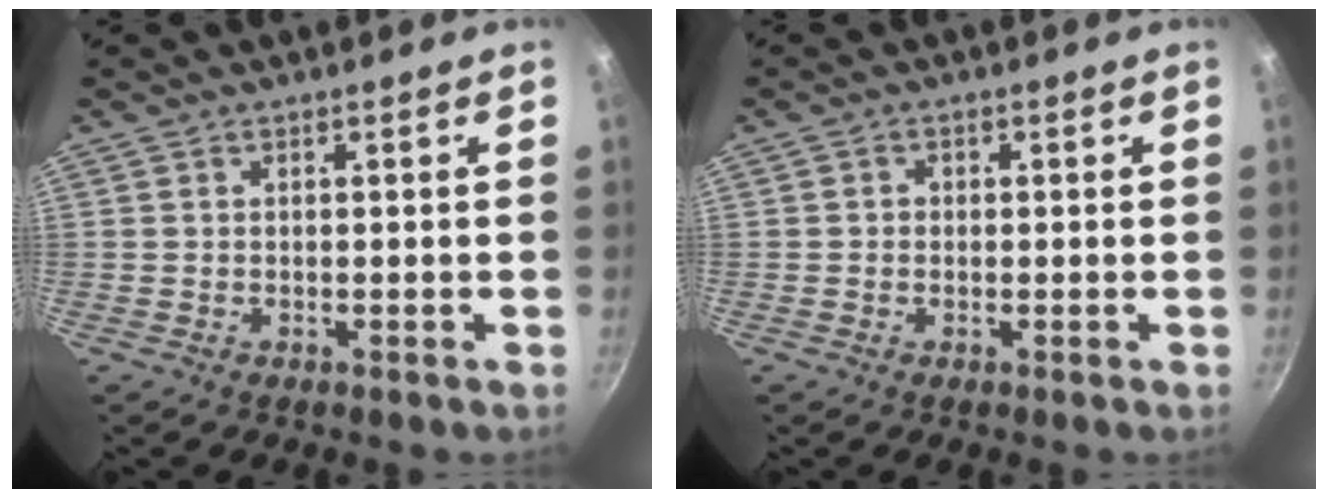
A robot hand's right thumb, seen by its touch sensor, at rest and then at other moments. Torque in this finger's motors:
{"motor_torque": [0.01, -0.07, -0.12, 0.15, 0.04]}